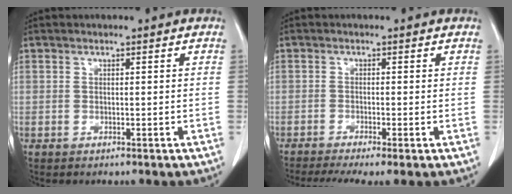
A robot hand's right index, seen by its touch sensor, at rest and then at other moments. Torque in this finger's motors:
{"motor_torque": [0.78, -0.75, 0.21, 0.09]}